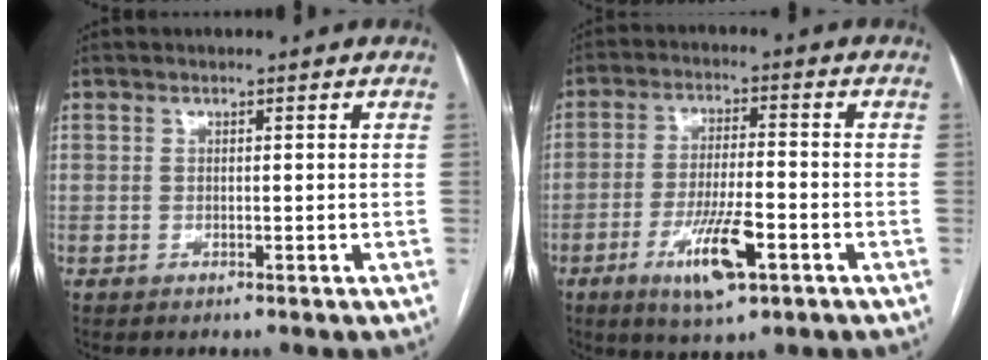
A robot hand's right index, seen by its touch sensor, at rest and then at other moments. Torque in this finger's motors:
{"motor_torque": [0.42, 0.05, 0.23, 0.08]}